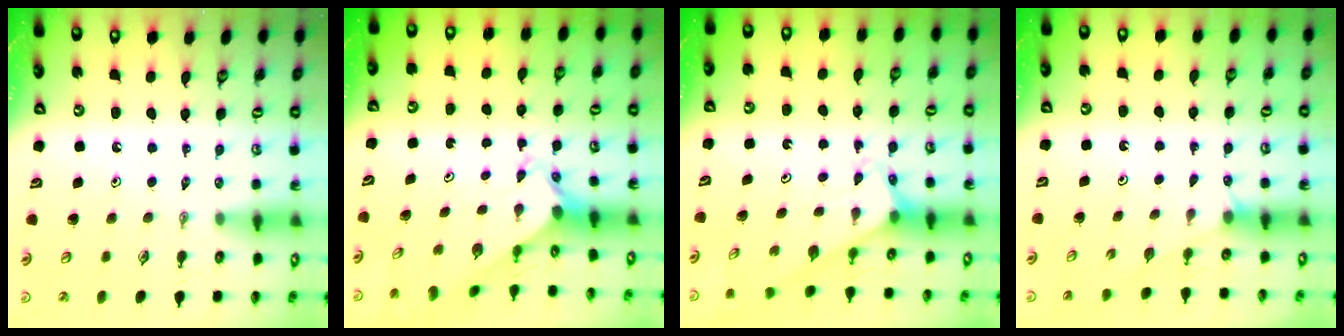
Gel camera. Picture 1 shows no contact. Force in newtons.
{"total": 2.5, "press": 2.5, "slide": 0.3}
{"total": 3.2, "press": 3.2, "slide": 0.2}
{"total": 1.3, "press": 1.3, "slide": 0.3}